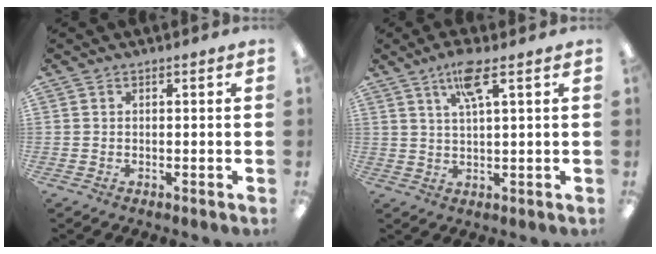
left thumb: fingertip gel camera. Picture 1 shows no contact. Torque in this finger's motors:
{"motor_torque": [0.02, 0.15, -0.32, 0.09, 0.03]}